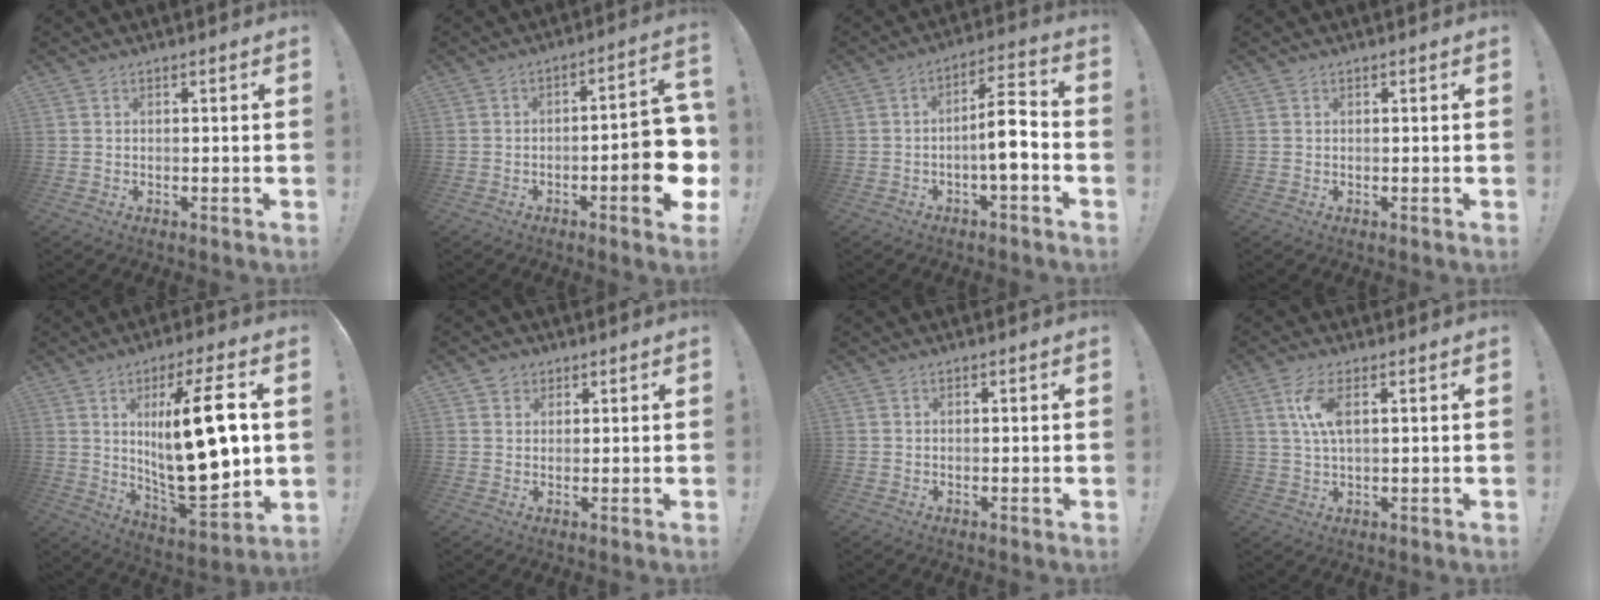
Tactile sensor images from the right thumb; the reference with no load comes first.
{"total": 13.4, "force": [-3.4, 3.6, 12.5], "torque": [-0.160, 0.010, -0.050]}
{"total": 9.9, "force": [-2.5, 2.8, 9.2], "torque": [-0.141, 0.014, -0.043]}
{"total": 0.0}
{"total": 23.0, "force": [4.3, 7.2, 21.5], "torque": [-0.350, -0.030, 0.064]}
{"total": 3.2, "force": [1.8, 2.7, 0.4], "torque": [0.000, -0.007, 0.032]}
{"total": 0.0}
{"total": 7.6, "force": [1.9, 3.1, 6.7], "torque": [-0.135, -0.002, 0.031]}